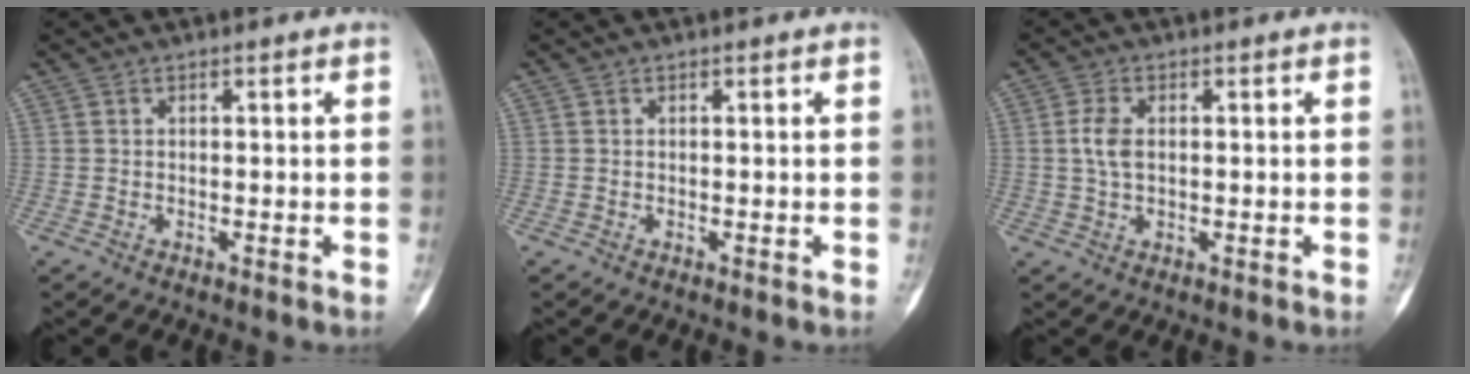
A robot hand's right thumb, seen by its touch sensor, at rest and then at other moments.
{"total": 0.0}
{"total": 4.1, "force": [0.5, 2.4, 3.3], "torque": [-0.073, 0.003, 0.008]}